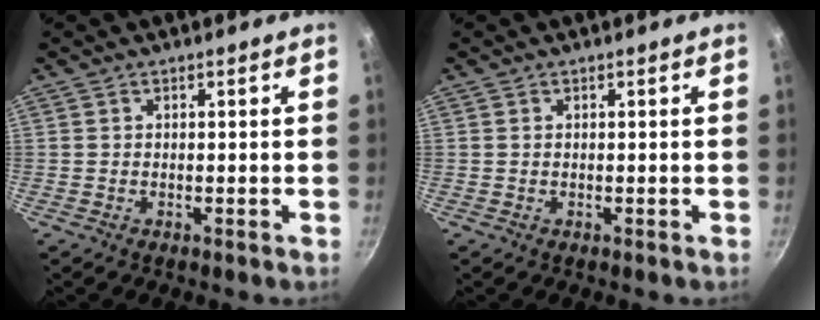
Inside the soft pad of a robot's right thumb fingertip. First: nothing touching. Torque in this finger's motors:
{"motor_torque": [0.29, -0.03, 0.07, -0.18, -0.02]}